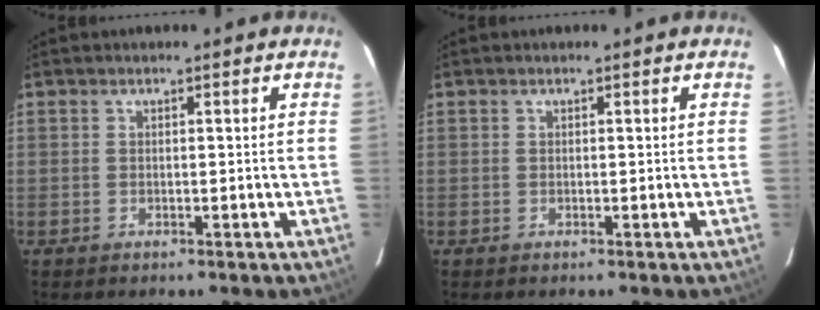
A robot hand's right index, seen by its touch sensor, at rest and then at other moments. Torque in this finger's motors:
{"motor_torque": [0.00, 0.00, 0.00, 0.01]}